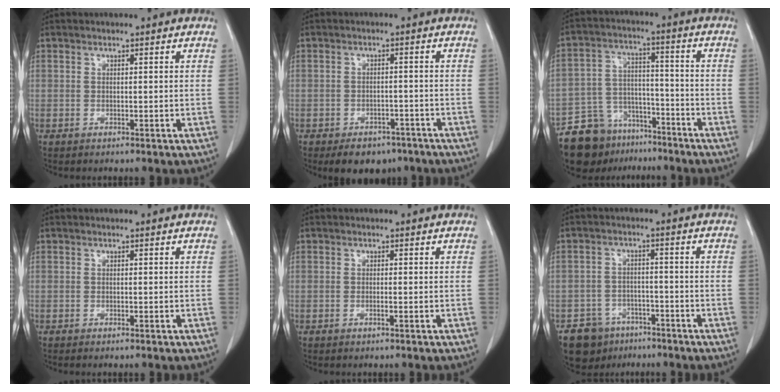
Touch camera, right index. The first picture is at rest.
{"total": 6.6, "force": [-4.9, 3.9, 2.3], "torque": [-0.022, 0.005, -0.064]}
{"total": 12.5, "force": [-9.4, 7.4, 3.5], "torque": [-0.066, 0.036, -0.152]}
{"total": 0.8, "force": [-0.7, 0.1, 0.4], "torque": [-0.008, -0.002, -0.009]}
{"total": 0.6, "force": [-0.2, -0.1, 0.5], "torque": [-0.010, 0.000, -0.004]}
{"total": 7.4, "force": [-4.9, 5.5, 0.8], "torque": [-0.009, 0.013, -0.070]}